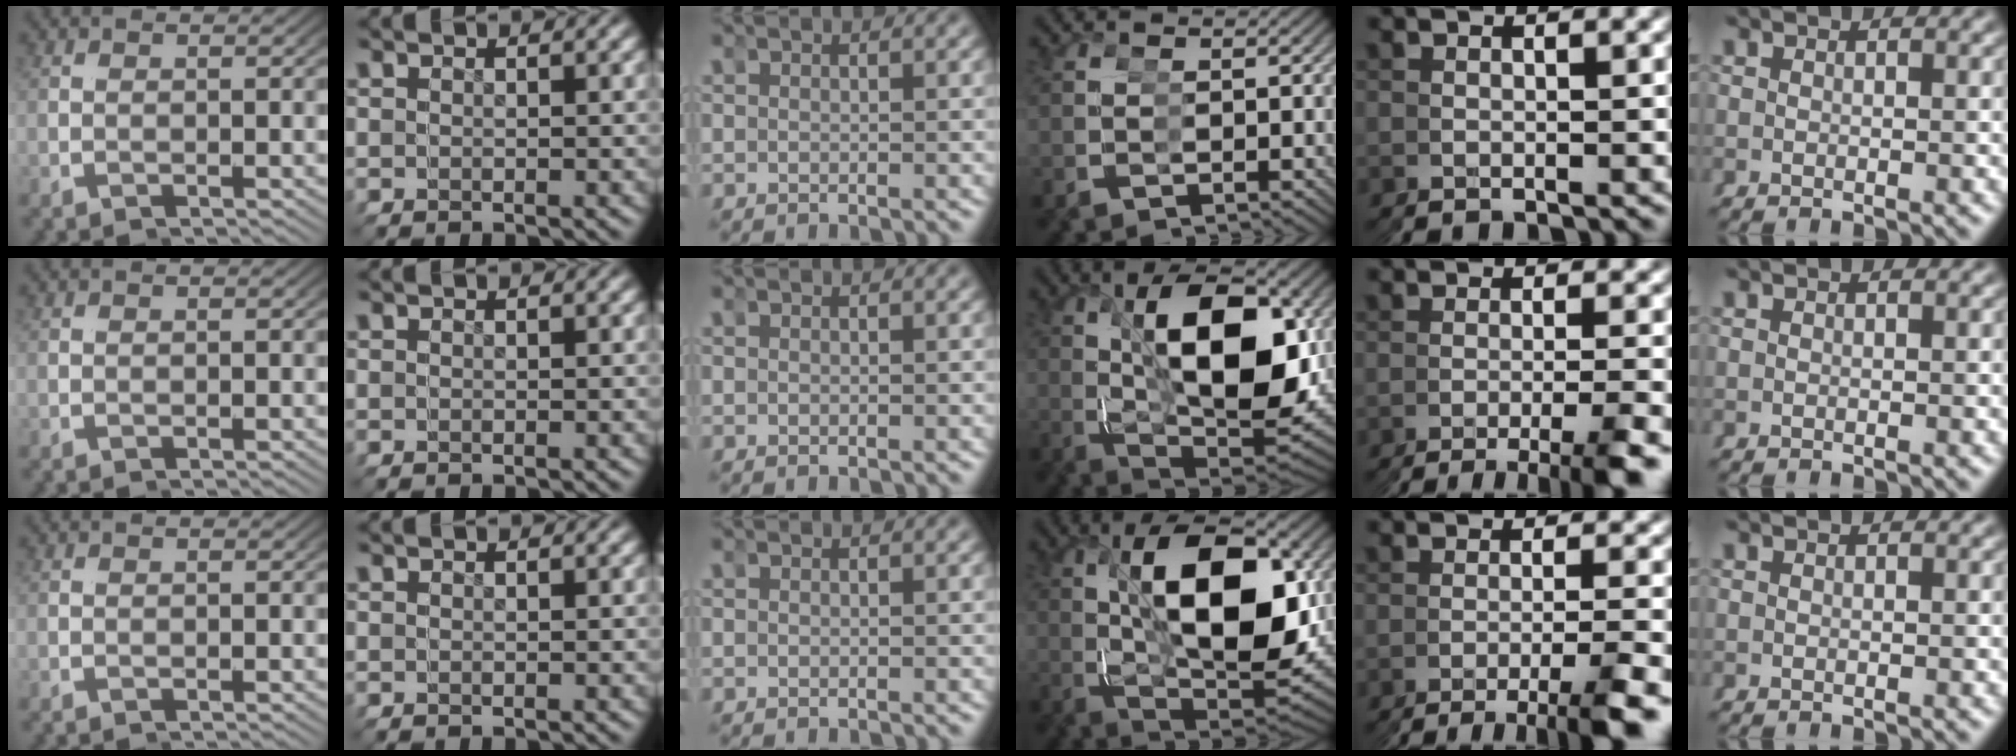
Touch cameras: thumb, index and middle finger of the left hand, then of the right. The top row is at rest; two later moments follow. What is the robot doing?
{"motion": "grasp_and_lifting", "object": "toy banana"}